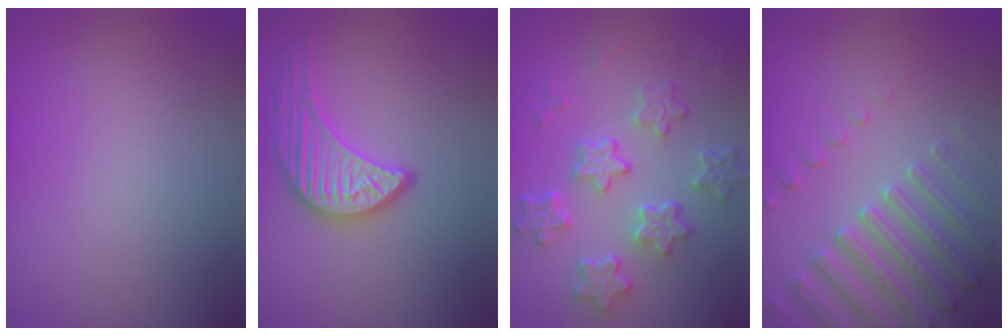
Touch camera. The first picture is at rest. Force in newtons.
{"total": 3.3, "press": 3.2, "slide": 0.9}
{"total": 5.8, "press": 4.6, "slide": 3.6}
{"total": 4.7, "press": 4.0, "slide": 2.4}